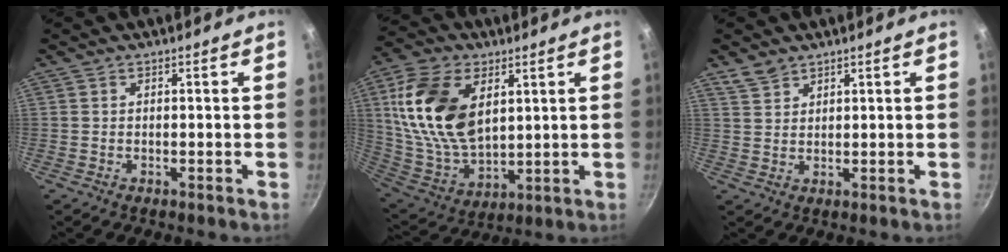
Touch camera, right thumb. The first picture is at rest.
{"total": 20.1, "force": [5.8, 12.2, 15.0], "torque": [-0.269, -0.021, 0.122]}
{"total": 3.3, "force": [2.7, 1.8, 1.0], "torque": [-0.015, -0.005, 0.057]}